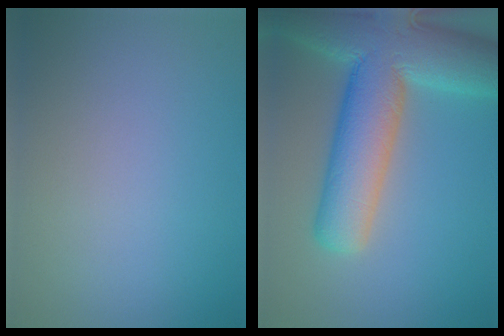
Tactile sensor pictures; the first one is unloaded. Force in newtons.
{"total": 12.1, "press": 12.1, "slide": 0.9}